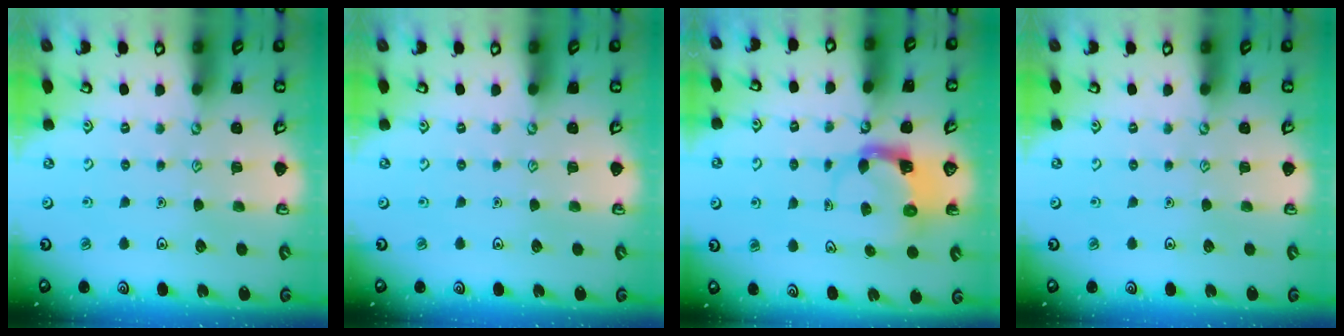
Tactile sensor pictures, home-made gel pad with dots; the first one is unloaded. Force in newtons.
{"total": 0.0}
{"total": 3.8, "press": 3.7, "slide": 0.7}
{"total": 0.0}